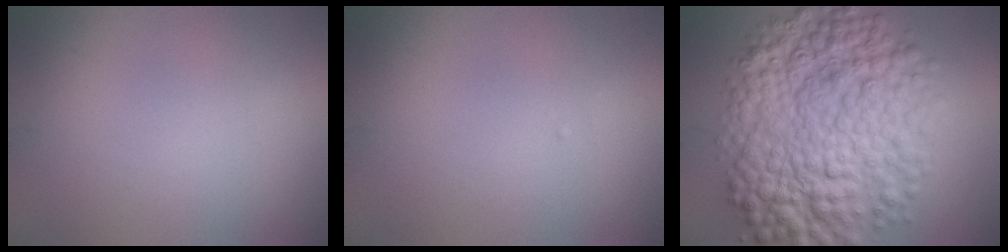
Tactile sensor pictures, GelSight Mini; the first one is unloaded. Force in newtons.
{"total": 0.0}
{"total": 11.9, "press": 11.9, "slide": 0.1}